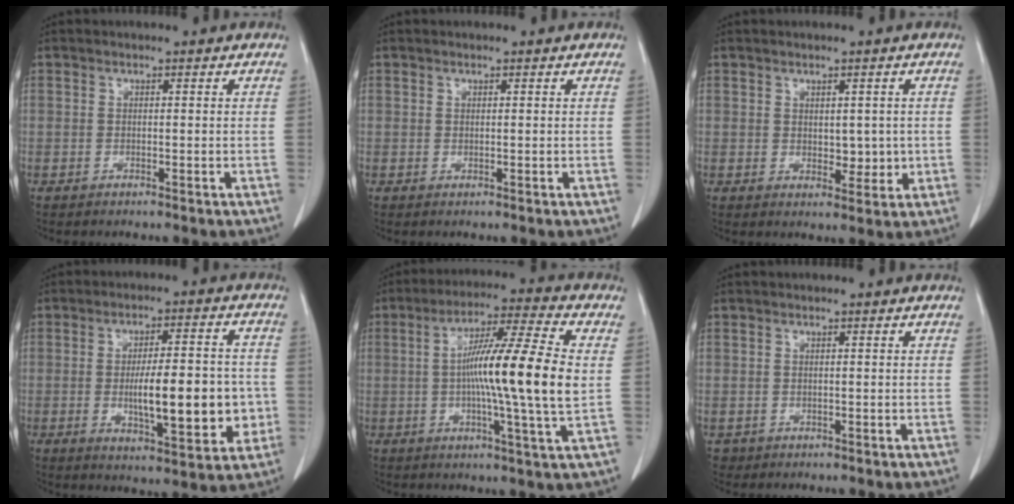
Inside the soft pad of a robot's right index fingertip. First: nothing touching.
{"total": 0.0}
{"total": 3.7, "force": [0.2, 2.3, 3.0], "torque": [-0.035, -0.003, 0.011]}
{"total": 13.8, "force": [-1.8, 3.9, 13.1], "torque": [-0.201, 0.008, -0.022]}
{"total": 15.1, "force": [-0.5, -1.9, 15.0], "torque": [-0.255, -0.005, -0.017]}
{"total": 1.7, "force": [-0.1, 1.6, 0.2], "torque": [-0.001, 0.002, 0.004]}